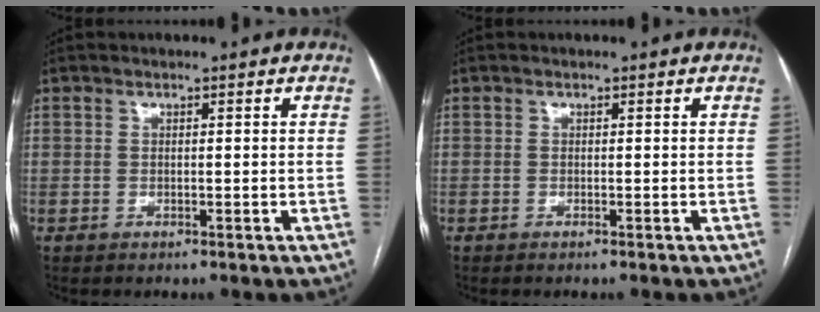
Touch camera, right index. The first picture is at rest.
{"total": 0.0}